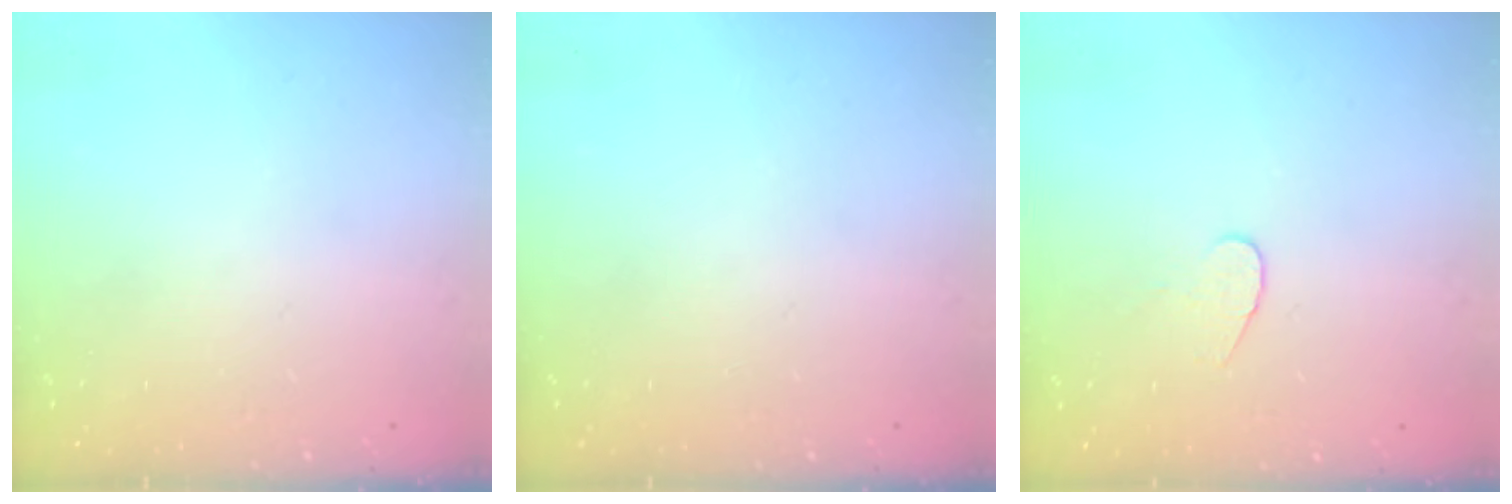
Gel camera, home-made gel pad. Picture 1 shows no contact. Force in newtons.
{"total": 0.0}
{"total": 4.7, "press": 4.6, "slide": 0.4}